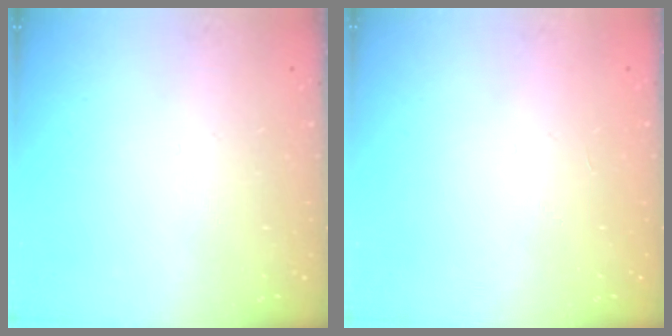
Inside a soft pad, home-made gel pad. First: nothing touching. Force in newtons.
{"total": 0.0}